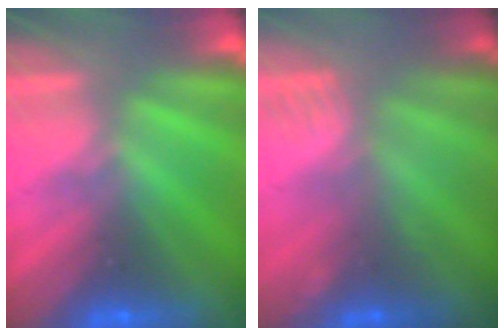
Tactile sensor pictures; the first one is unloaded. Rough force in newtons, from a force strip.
{"total": 2.5}